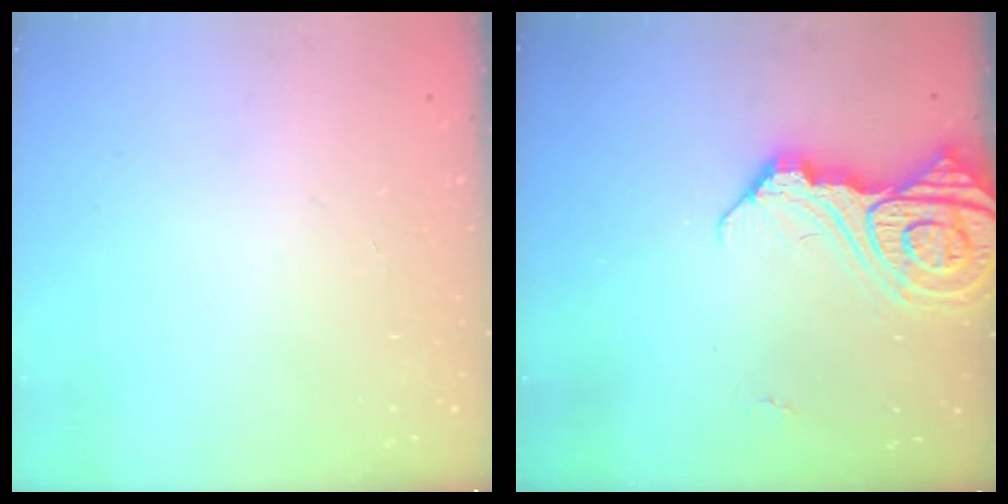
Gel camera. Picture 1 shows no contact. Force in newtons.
{"total": 15.5, "press": 15.4, "slide": 1.7}